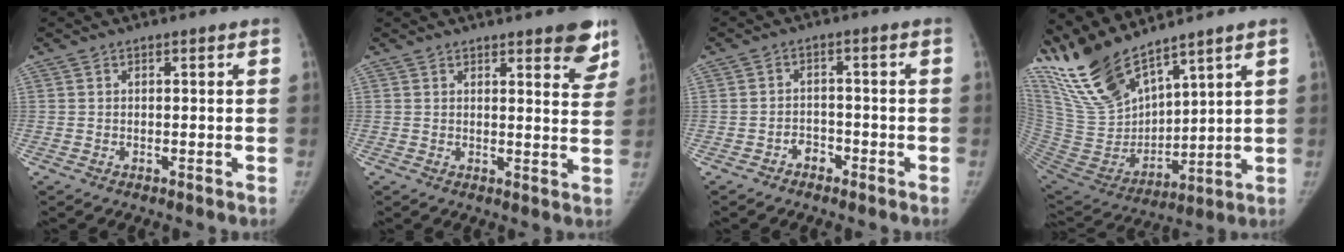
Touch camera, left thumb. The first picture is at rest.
{"total": 8.2, "force": [5.6, 2.4, 5.5], "torque": [-0.036, -0.029, 0.062]}
{"total": 2.6, "force": [-1.8, 1.9, 0.7], "torque": [-0.001, 0.019, -0.030]}
{"total": 17.2, "force": [14.6, 4.0, 8.1], "torque": [-0.139, -0.077, 0.308]}